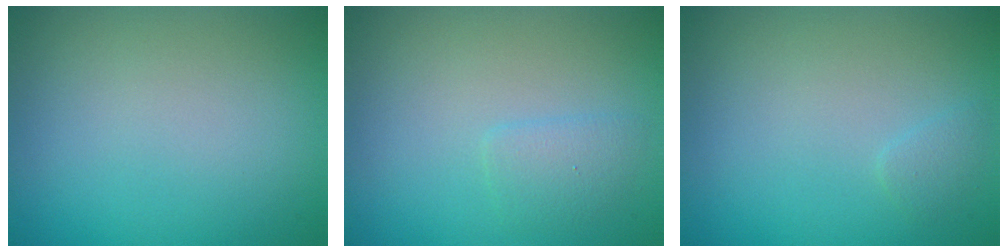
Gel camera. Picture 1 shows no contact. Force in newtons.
{"total": 1.3, "press": 1.3, "slide": 0.1}
{"total": 0.8, "press": 0.8, "slide": 0.1}